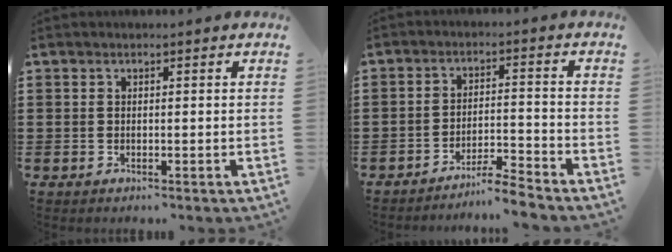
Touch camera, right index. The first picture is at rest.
{"total": 4.5, "force": [-4.3, -0.4, 1.1], "torque": [-0.022, -0.005, -0.088]}